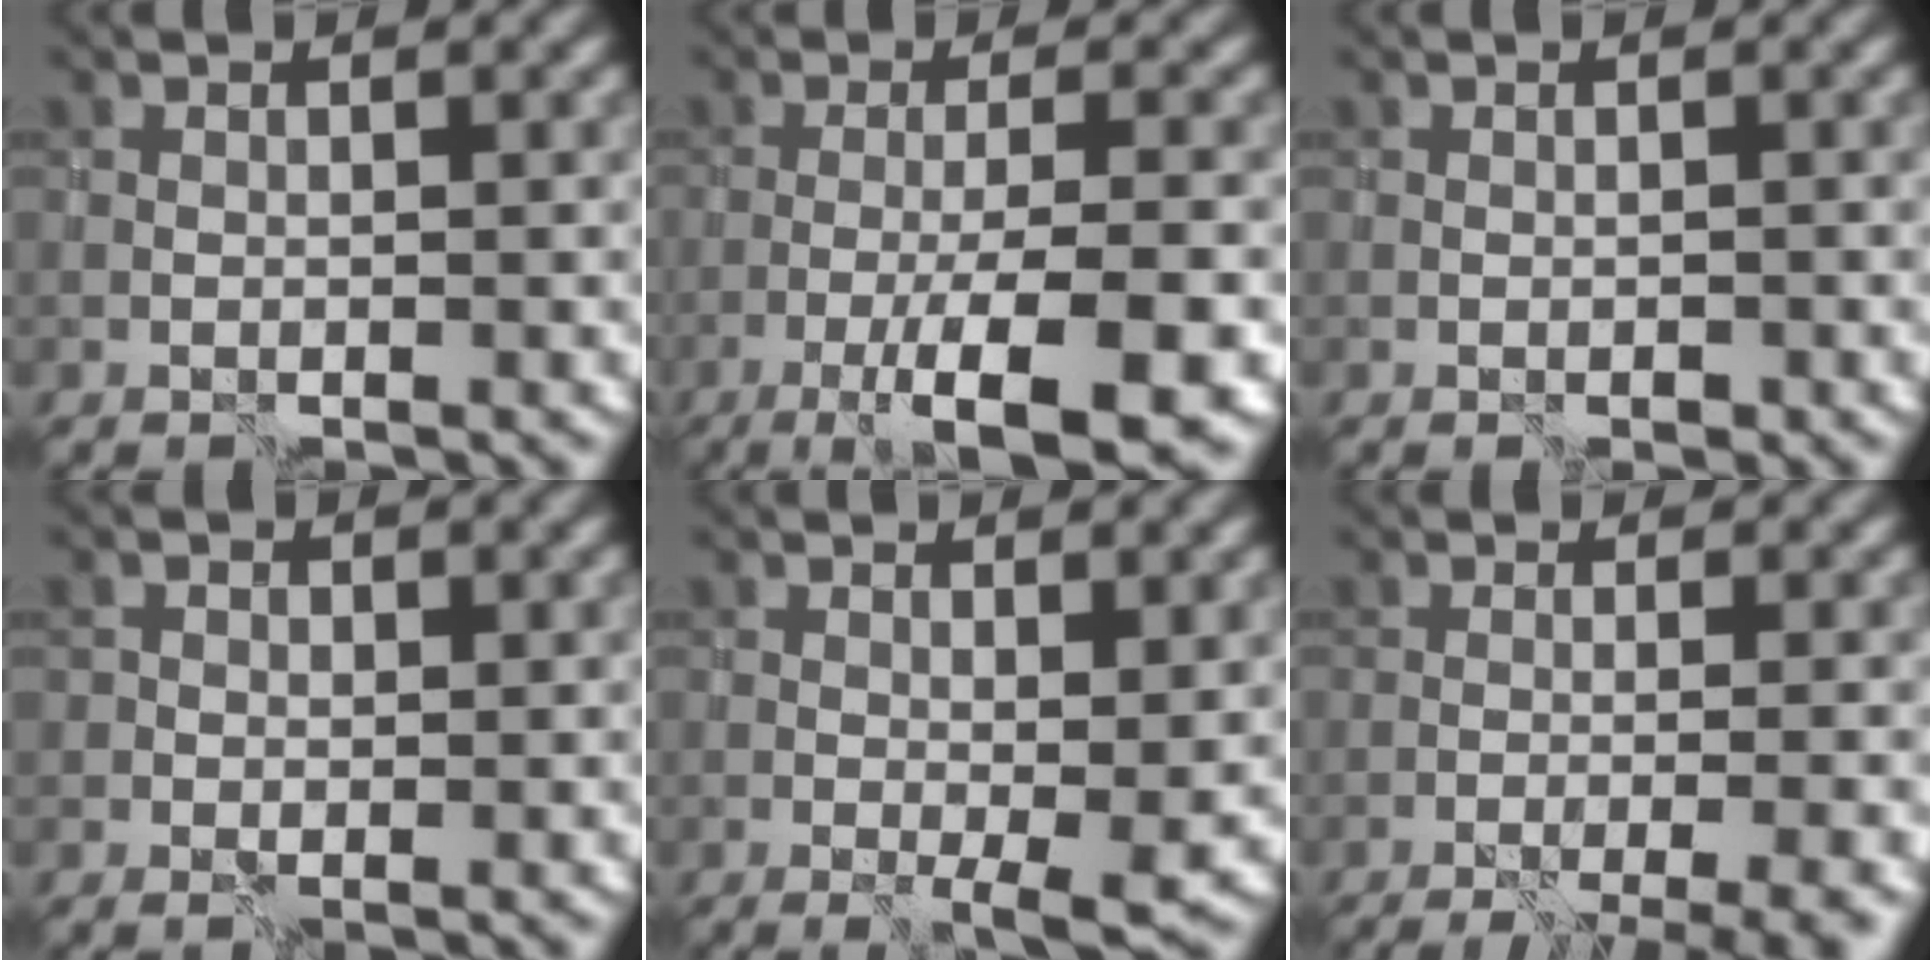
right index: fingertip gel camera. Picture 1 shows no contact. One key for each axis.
{"total": 7.9, "fx": -4.2, "fy": 0.8, "fz": 6.6, "tx": -0.088, "ty": 0.006, "tz": -0.070}
{"total": 0.7, "fx": -0.5, "fy": 0.4, "fz": 0.3, "tx": -0.005, "ty": -0.006, "tz": -0.005}
{"total": 1.5, "fx": 0.2, "fy": 1.4, "fz": 0.5, "tx": 0.005, "ty": 0.007, "tz": -0.002}
{"total": 2.8, "fx": -0.3, "fy": 0.5, "fz": 2.7, "tx": -0.035, "ty": -0.008, "tz": -0.003}
{"total": 7.6, "fx": -5.8, "fy": 1.2, "fz": 4.6, "tx": -0.039, "ty": -0.002, "tz": -0.062}